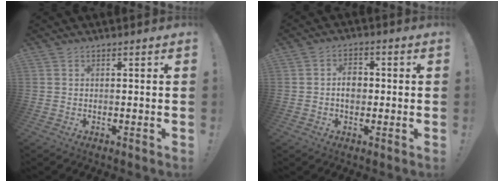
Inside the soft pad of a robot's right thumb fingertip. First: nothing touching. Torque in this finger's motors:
{"motor_torque": [0.02, -0.02, 0.00, 0.00, 0.00]}